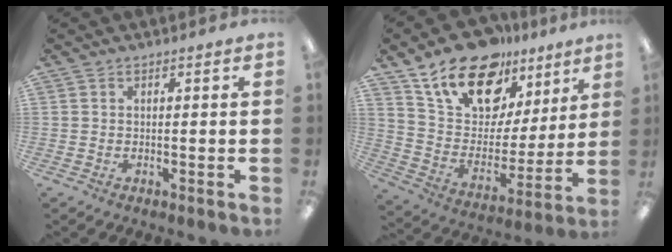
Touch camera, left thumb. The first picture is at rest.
{"total": 19.4, "force": [13.8, 10.7, 8.4], "torque": [-0.165, -0.078, 0.250]}